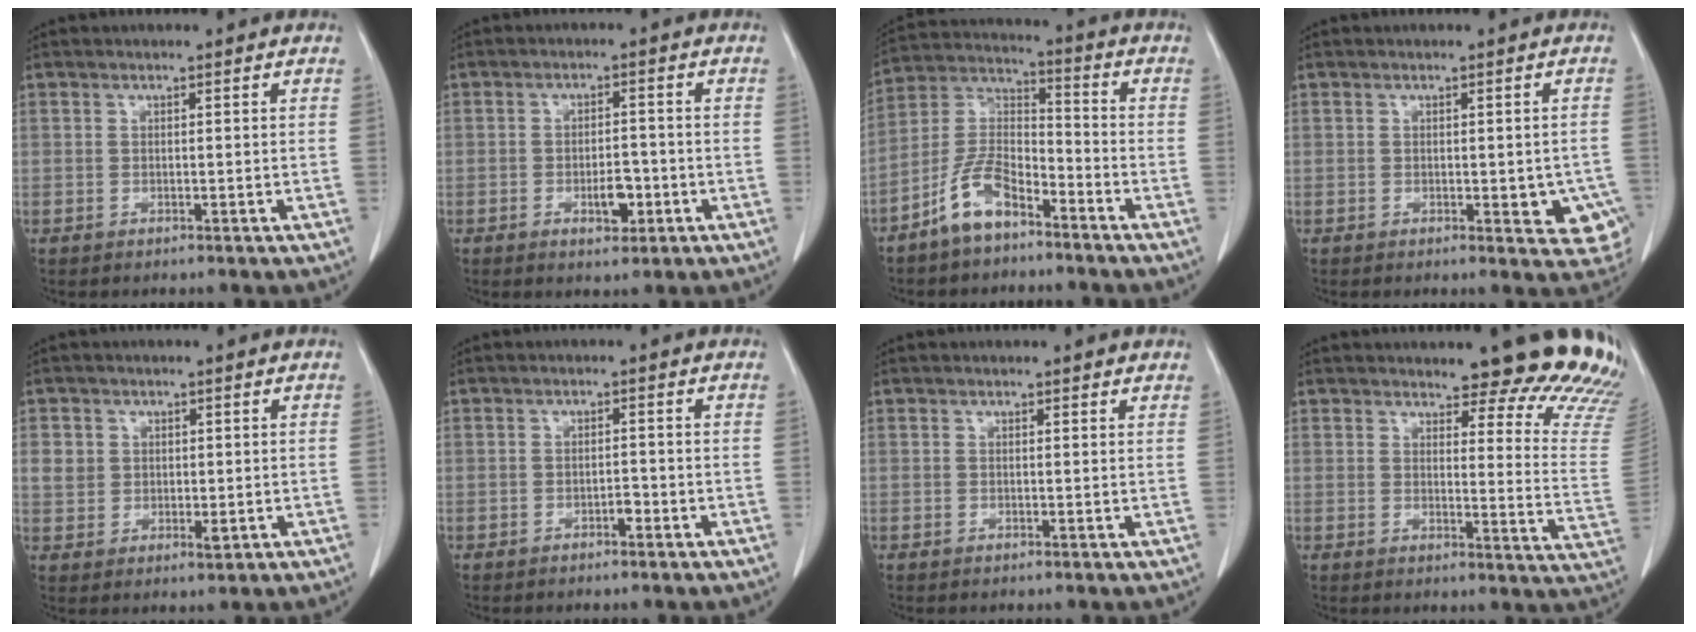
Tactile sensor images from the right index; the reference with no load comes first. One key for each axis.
{"total": 4.1, "fx": -1.5, "fy": 1.8, "fz": 3.4, "tx": -0.050, "ty": 0.003, "tz": -0.016}
{"total": 9.4, "fx": -6.3, "fy": 4.0, "fz": 5.8, "tx": -0.128, "ty": 0.011, "tz": -0.128}
{"total": 6.4, "fx": -1.8, "fy": 2.7, "fz": 5.4, "tx": -0.042, "ty": -0.002, "tz": -0.021}
{"total": 4.5, "fx": 0.9, "fy": 3.8, "fz": 2.2, "tx": -0.030, "ty": 0.001, "tz": 0.023}
{"total": 1.2, "fx": -0.7, "fy": 0.5, "fz": 0.8, "tx": -0.010, "ty": 0.004, "tz": -0.011}
{"total": 1.5, "fx": 1.3, "fy": 0.5, "fz": 0.5, "tx": -0.010, "ty": 0.003, "tz": 0.008}
{"total": 16.6, "fx": 15.7, "fy": 2.2, "fz": 5.0, "tx": -0.032, "ty": -0.117, "tz": 0.148}